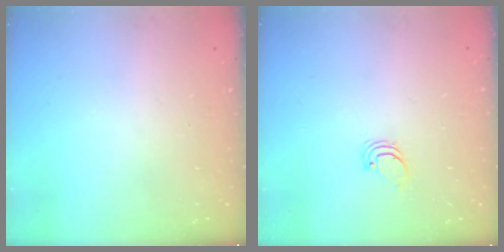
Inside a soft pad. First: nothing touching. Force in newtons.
{"total": 0.9, "press": 0.9, "slide": 0.0}